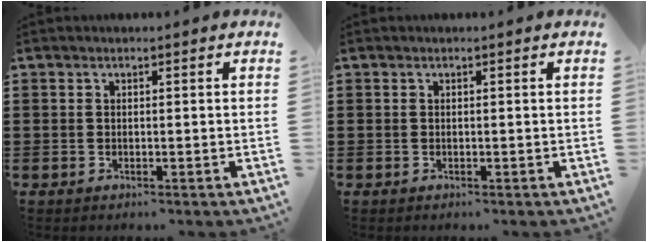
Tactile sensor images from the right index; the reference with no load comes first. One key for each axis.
{"total": 0.0}